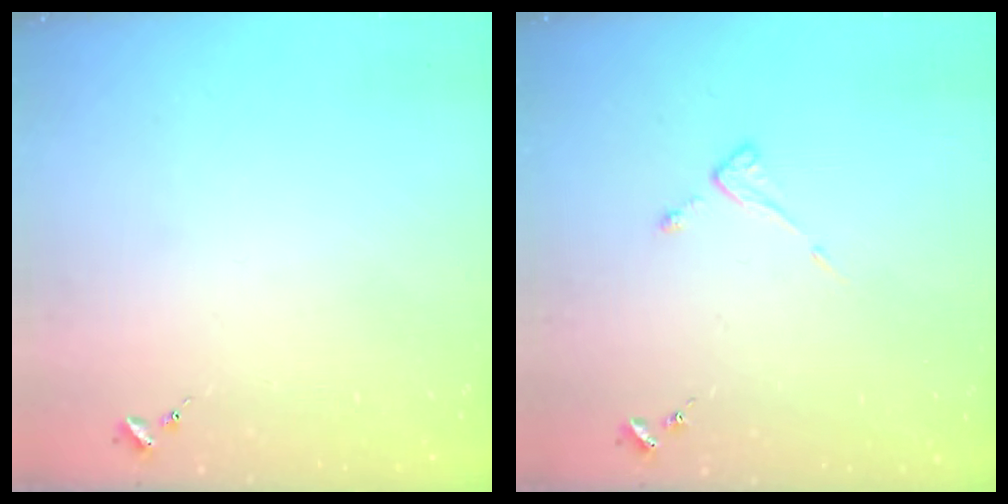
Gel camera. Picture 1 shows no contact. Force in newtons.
{"total": 3.8, "press": 3.7, "slide": 0.4}